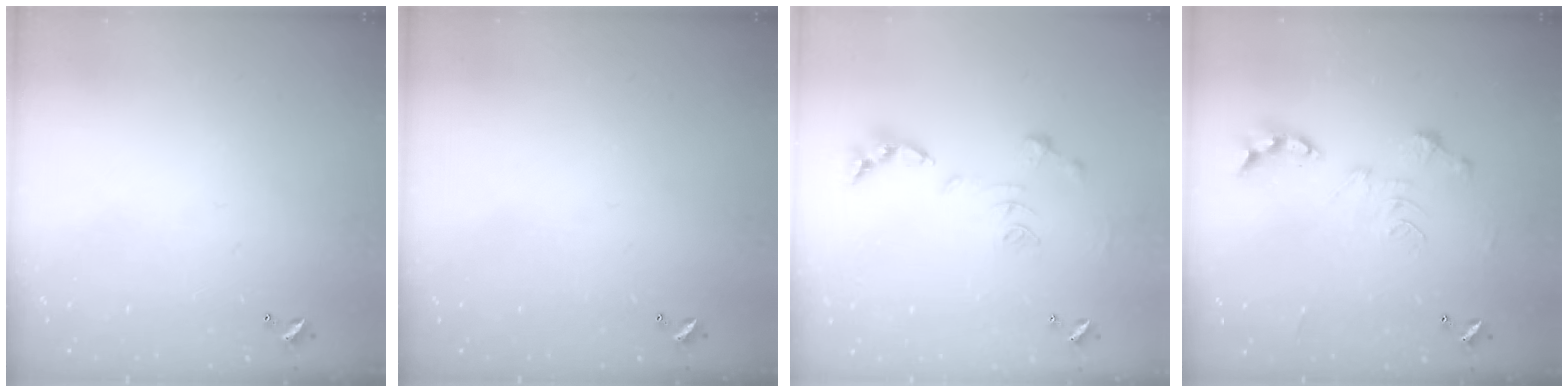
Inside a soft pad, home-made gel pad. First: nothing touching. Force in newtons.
{"total": 0.0}
{"total": 1.1, "press": 1.0, "slide": 0.4}
{"total": 0.0}